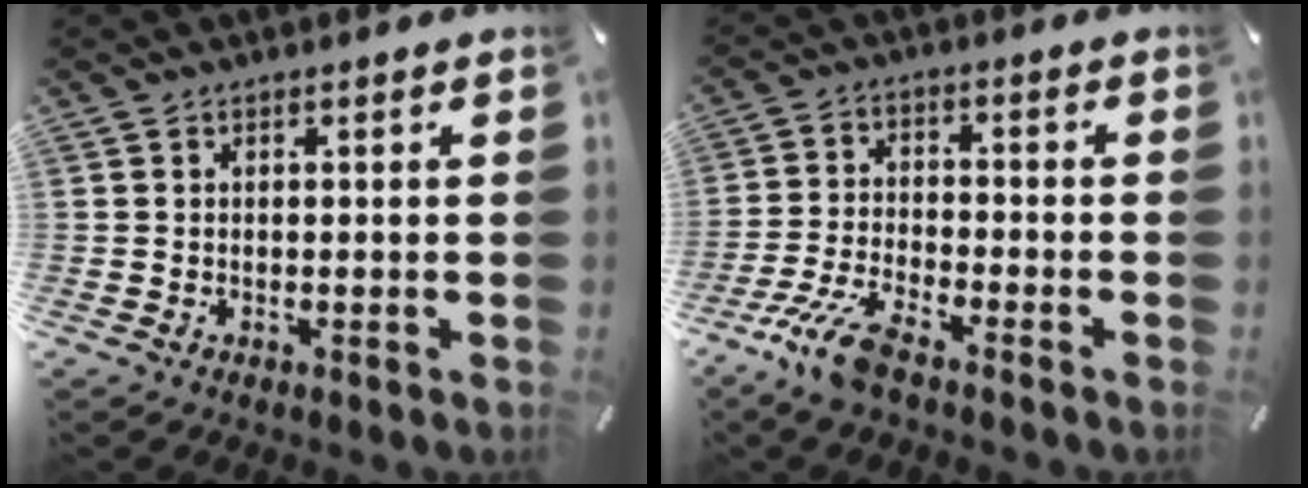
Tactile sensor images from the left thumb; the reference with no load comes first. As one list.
[{"total": 8.4, "force": [-6.1, 2.3, 5.3], "torque": [-0.123, 0.010, -0.117]}]